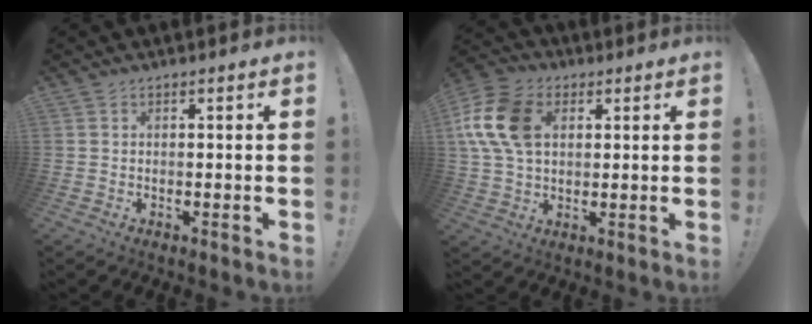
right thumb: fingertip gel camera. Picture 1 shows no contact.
{"total": 16.0, "force": [3.6, 11.3, 10.8], "torque": [-0.201, 0.007, 0.071]}